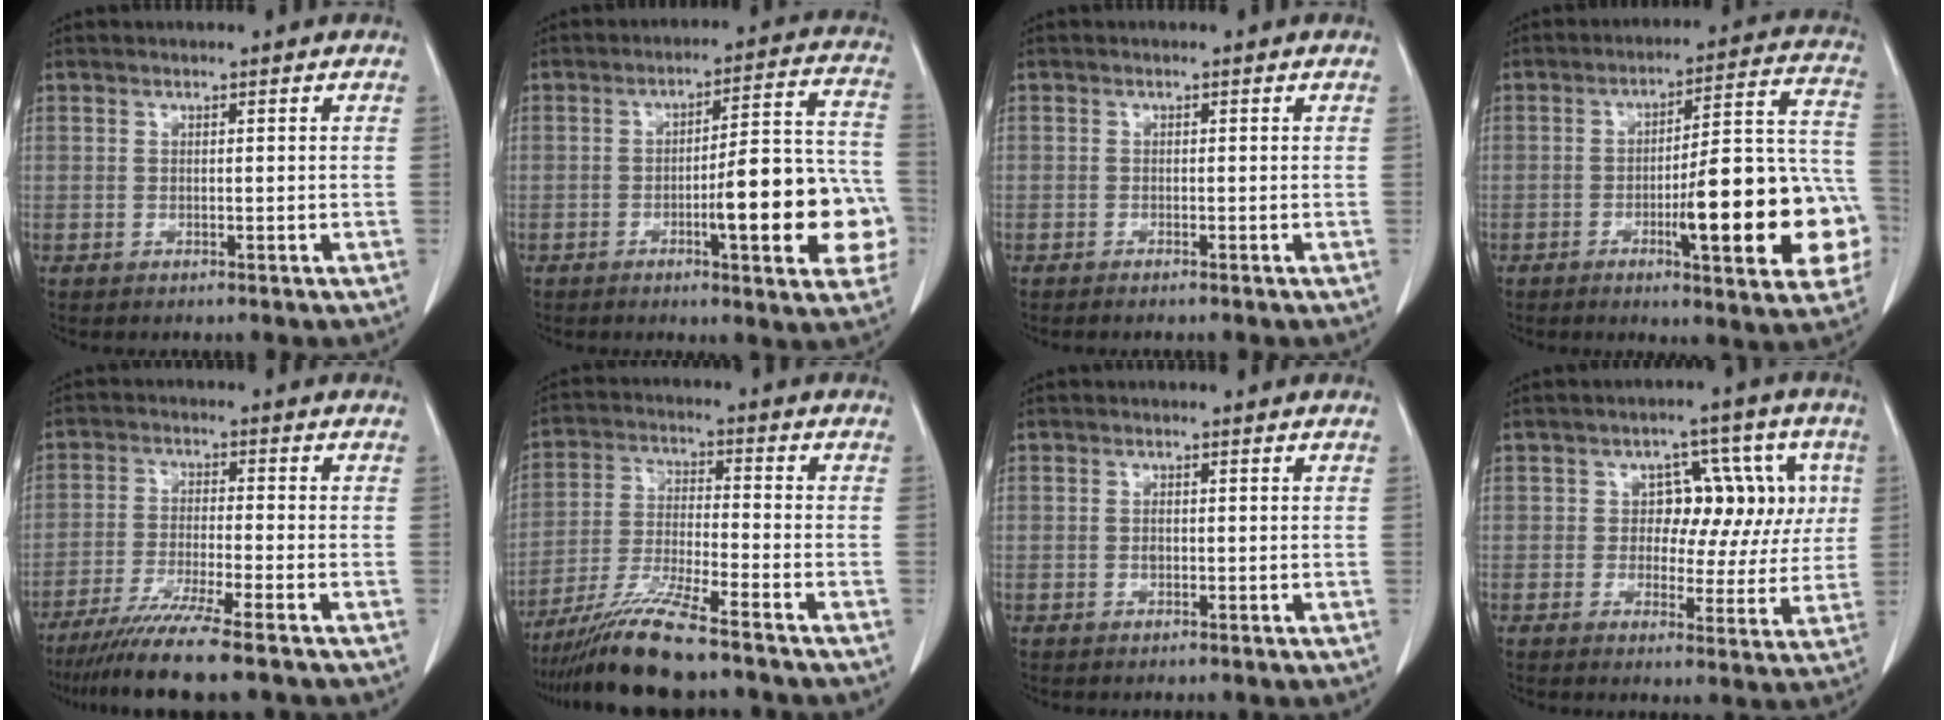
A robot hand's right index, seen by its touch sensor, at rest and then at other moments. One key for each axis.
{"total": 16.2, "fx": -4.3, "fy": 2.8, "fz": 15.4, "tx": -0.155, "ty": 0.031, "tz": -0.048}
{"total": 0.7, "fx": -0.7, "fy": 0.0, "fz": 0.3, "tx": -0.008, "ty": -0.002, "tz": -0.010}
{"total": 19.5, "fx": -5.3, "fy": 3.2, "fz": 18.5, "tx": -0.177, "ty": 0.032, "tz": -0.060}
{"total": 10.6, "fx": -8.4, "fy": -1.0, "fz": 6.3, "tx": -0.099, "ty": -0.033, "tz": -0.138}
{"total": 11.0, "fx": -8.8, "fy": -0.1, "fz": 6.6, "tx": -0.129, "ty": -0.027, "tz": -0.164}
{"total": 0.7, "fx": 0.0, "fy": 0.4, "fz": 0.6, "tx": -0.011, "ty": 0.002, "tz": 0.001}
{"total": 8.9, "fx": 1.6, "fy": 6.1, "fz": 6.3, "tx": -0.055, "ty": 0.031, "tz": 0.022}